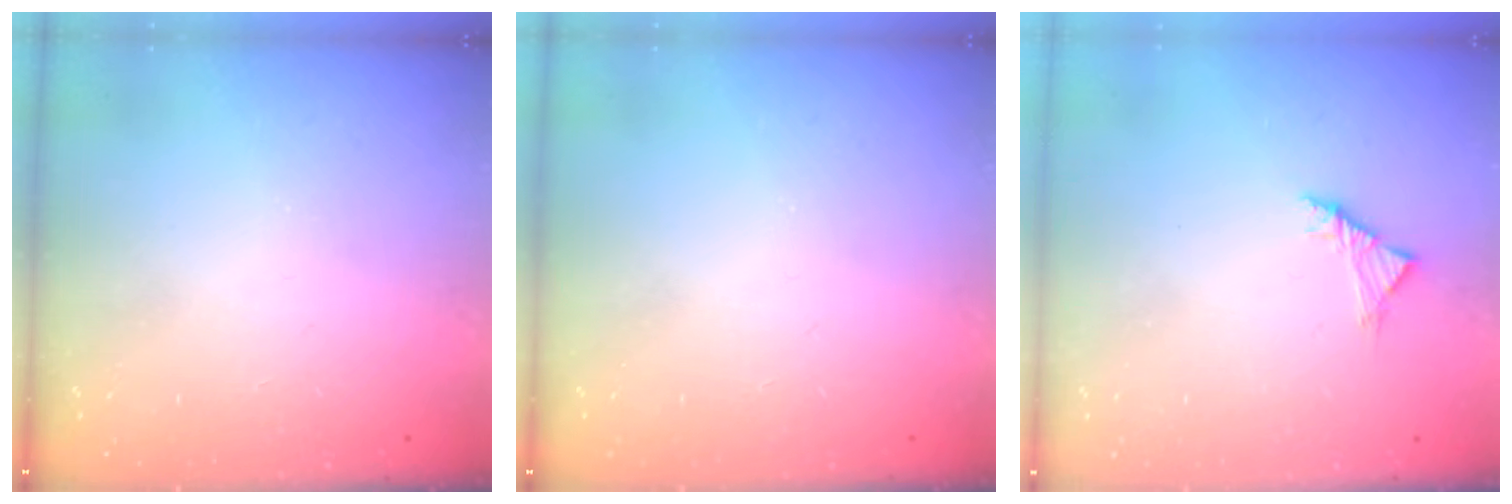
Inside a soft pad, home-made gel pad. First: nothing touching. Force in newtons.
{"total": 0.0}
{"total": 2.8, "press": 2.6, "slide": 0.8}